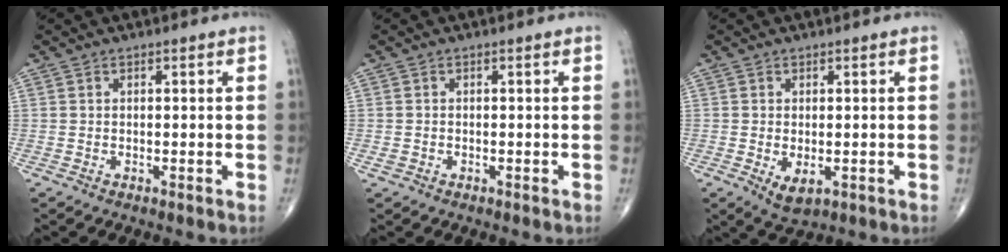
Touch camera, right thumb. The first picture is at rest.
{"total": 0.8, "force": [-0.3, 0.7, 0.3], "torque": [-0.010, 0.002, -0.003]}
{"total": 3.8, "force": [-0.9, 2.0, 3.1], "torque": [-0.047, -0.009, -0.005]}